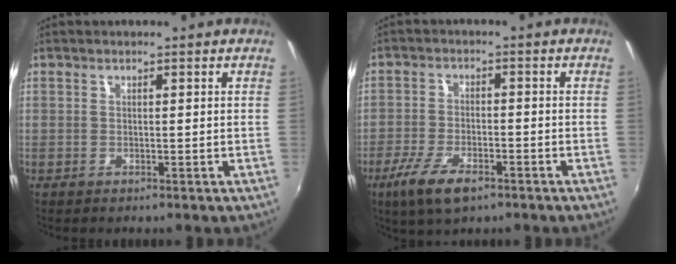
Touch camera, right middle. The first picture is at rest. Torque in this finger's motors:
{"motor_torque": [1.14, -1.00, 0.47, 0.12]}